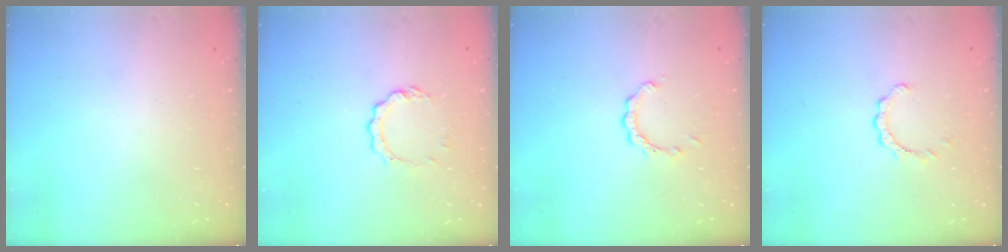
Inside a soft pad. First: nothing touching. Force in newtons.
{"total": 4.7, "press": 4.7, "slide": 0.5}
{"total": 2.6, "press": 2.6, "slide": 0.2}
{"total": 2.0, "press": 2.0, "slide": 0.2}